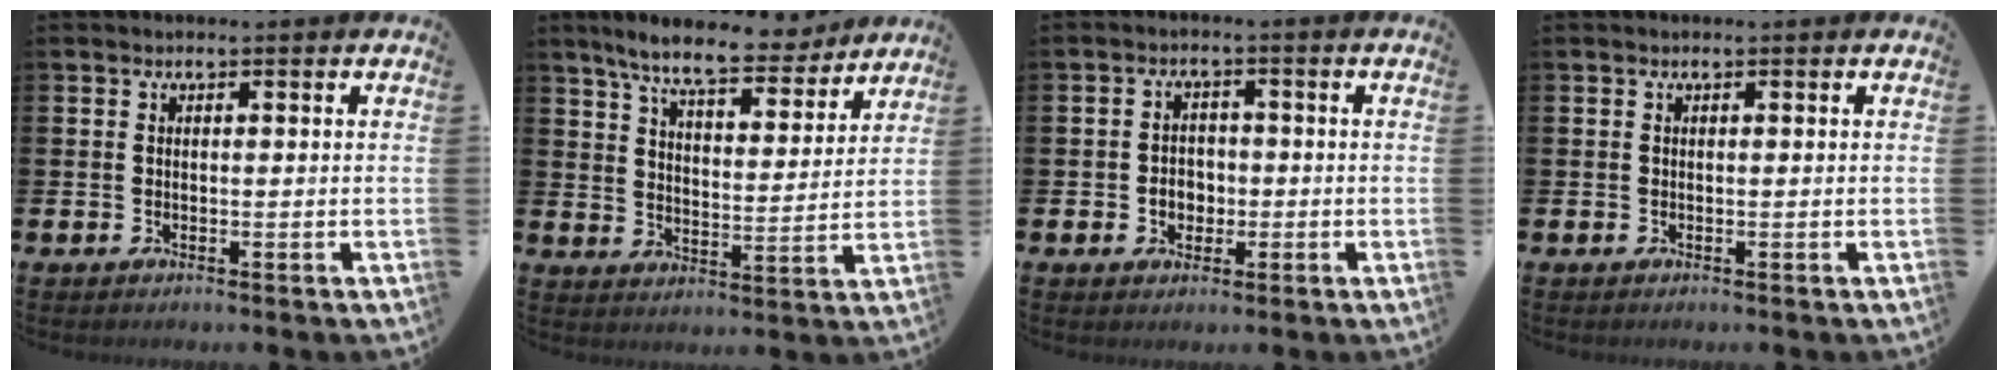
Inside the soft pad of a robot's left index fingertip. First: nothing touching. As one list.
[{"total": 9.0, "force": [8.0, 1.6, 3.7], "torque": [-0.088, -0.040, 0.141]}, {"total": 2.9, "force": [-0.7, 2.4, 1.4], "torque": [-0.011, -0.001, -0.022]}, {"total": 0.0}]